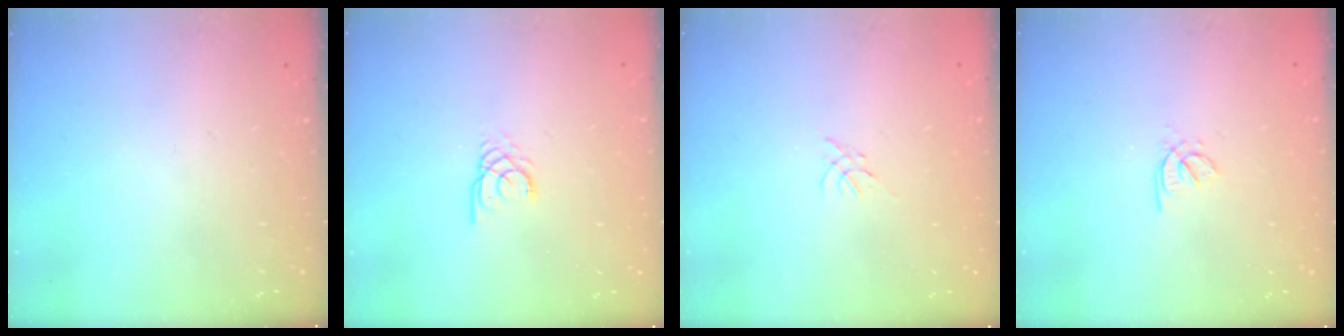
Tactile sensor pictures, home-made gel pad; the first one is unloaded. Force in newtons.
{"total": 2.4, "press": 2.4, "slide": 0.3}
{"total": 0.0}
{"total": 1.8, "press": 1.8, "slide": 0.5}